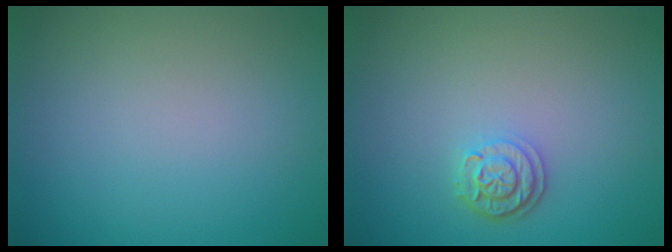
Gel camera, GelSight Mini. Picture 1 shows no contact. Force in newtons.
{"total": 2.4, "press": 2.1, "slide": 1.2}